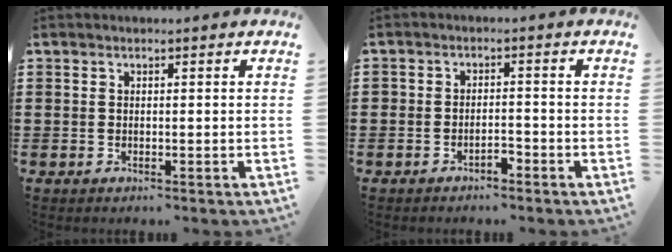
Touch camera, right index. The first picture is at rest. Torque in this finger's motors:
{"motor_torque": [-0.63, 0.82, 0.11, 0.00]}